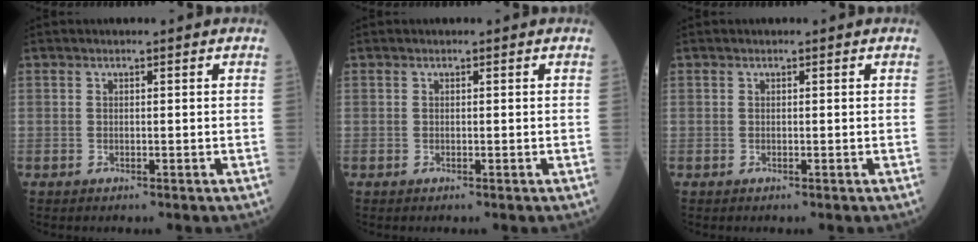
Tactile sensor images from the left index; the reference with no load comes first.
{"total": 0.0}
{"total": 0.0}